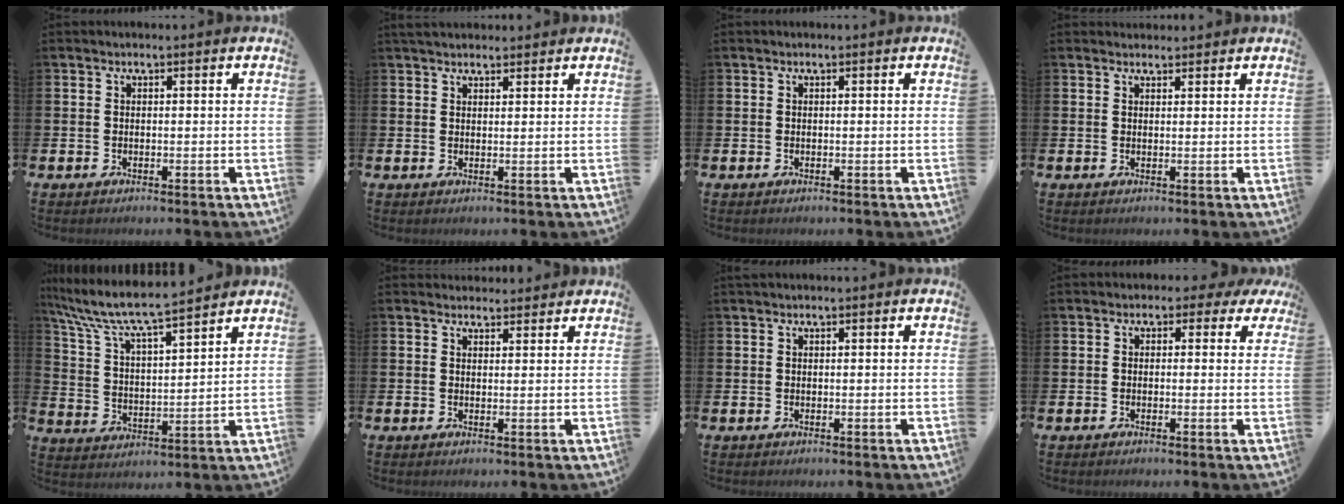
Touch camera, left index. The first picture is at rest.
{"total": 2.5, "force": [2.3, 0.8, 0.4], "torque": [0.002, -0.007, 0.041]}
{"total": 0.0}
{"total": 1.5, "force": [1.4, 0.5, 0.0], "torque": [0.014, -0.002, 0.023]}
{"total": 8.6, "force": [8.0, 0.8, 3.2], "torque": [-0.101, -0.052, 0.136]}
{"total": 2.2, "force": [2.1, 0.7, -0.2], "torque": [0.008, -0.007, 0.038]}
{"total": 0.0}
{"total": 1.6, "force": [-0.3, 1.4, 0.7], "torque": [-0.016, 0.011, -0.011]}